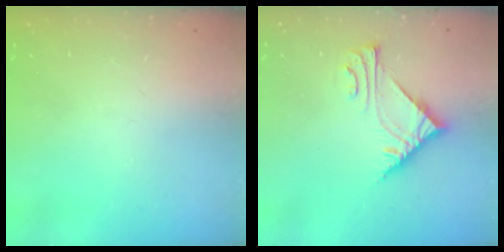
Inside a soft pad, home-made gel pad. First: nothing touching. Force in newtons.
{"total": 7.0, "press": 7.0, "slide": 0.2}